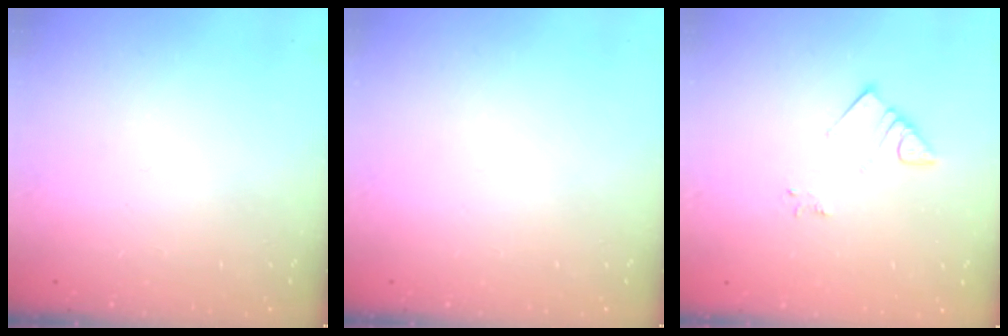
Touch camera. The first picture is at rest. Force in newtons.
{"total": 0.0}
{"total": 3.5, "press": 3.5, "slide": 0.2}